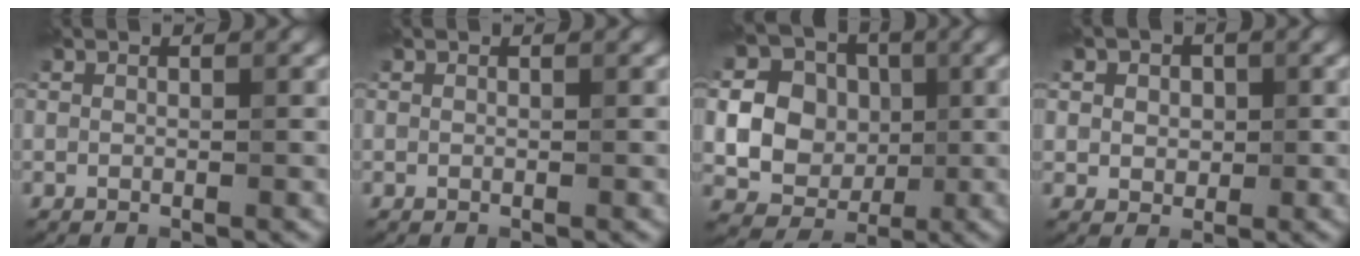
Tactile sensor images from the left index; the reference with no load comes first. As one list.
[{"total": 0.0}, {"total": 10.2, "force": [0.8, 9.3, 3.9], "torque": [-0.083, 0.017, 0.002]}, {"total": 2.8, "force": [0.9, 2.3, 1.3], "torque": [-0.013, 0.012, 0.002]}]